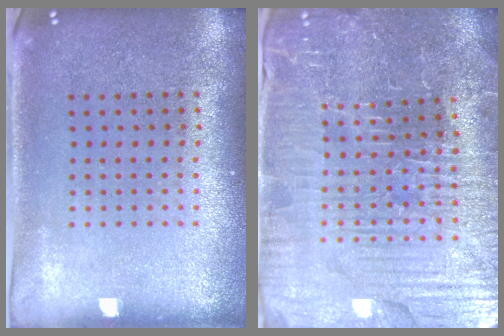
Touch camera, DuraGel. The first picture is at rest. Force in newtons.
{"total": 4.6, "press": 4.6, "slide": 0.9}